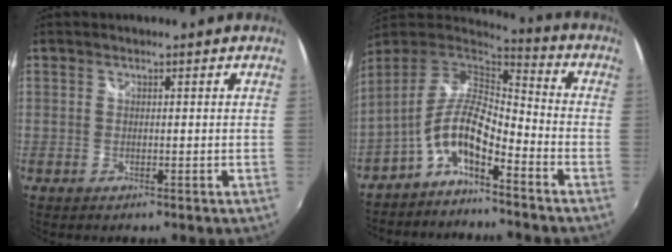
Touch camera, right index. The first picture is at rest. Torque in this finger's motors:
{"motor_torque": [0.51, -0.21, 0.87, 0.19]}